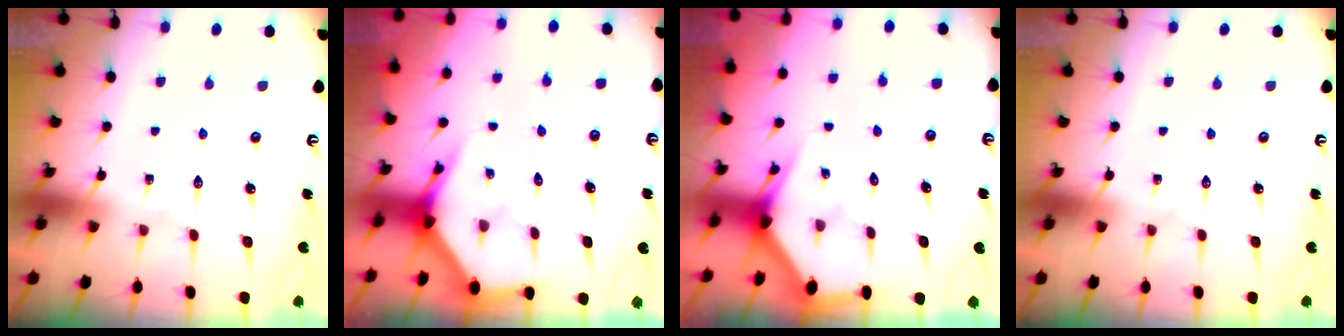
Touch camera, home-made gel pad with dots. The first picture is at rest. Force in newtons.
{"total": 3.9, "press": 3.9, "slide": 0.2}
{"total": 2.9, "press": 2.9, "slide": 0.1}
{"total": 0.0}